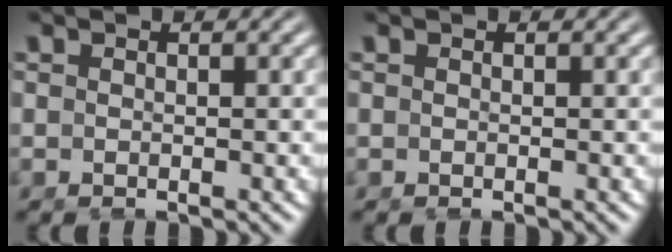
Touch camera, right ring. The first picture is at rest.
{"total": 0.0}